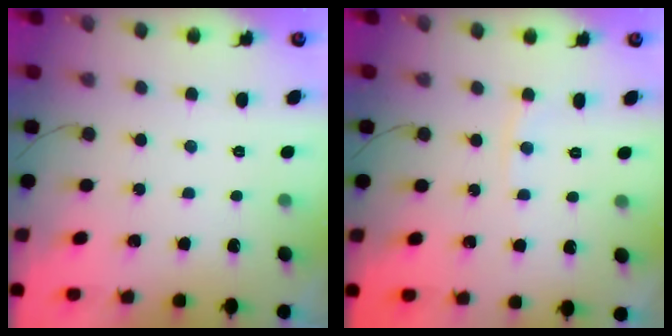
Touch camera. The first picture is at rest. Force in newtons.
{"total": 3.6, "press": 3.5, "slide": 0.5}